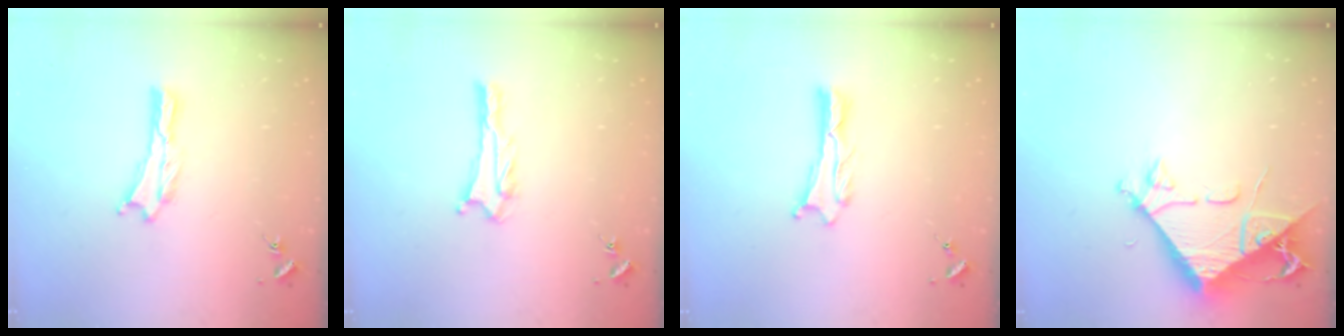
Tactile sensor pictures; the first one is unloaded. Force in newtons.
{"total": 2.7, "press": 2.7, "slide": 0.2}
{"total": 1.2, "press": 1.2, "slide": 0.0}
{"total": 8.7, "press": 8.6, "slide": 1.1}